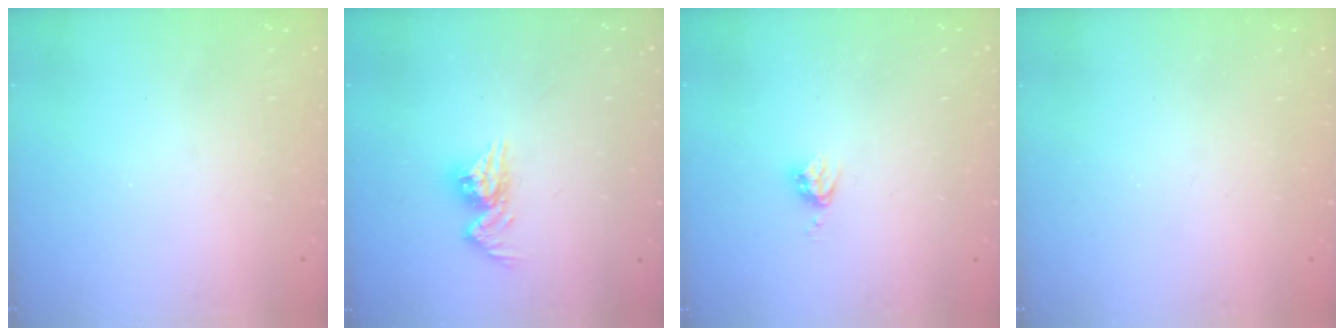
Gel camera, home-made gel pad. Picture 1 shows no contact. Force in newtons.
{"total": 9.8, "press": 9.8, "slide": 0.8}
{"total": 4.0, "press": 3.9, "slide": 0.6}
{"total": 0.0}